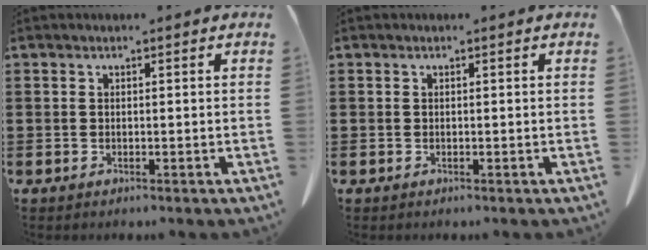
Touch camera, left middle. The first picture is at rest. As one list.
[{"total": 0.0}]